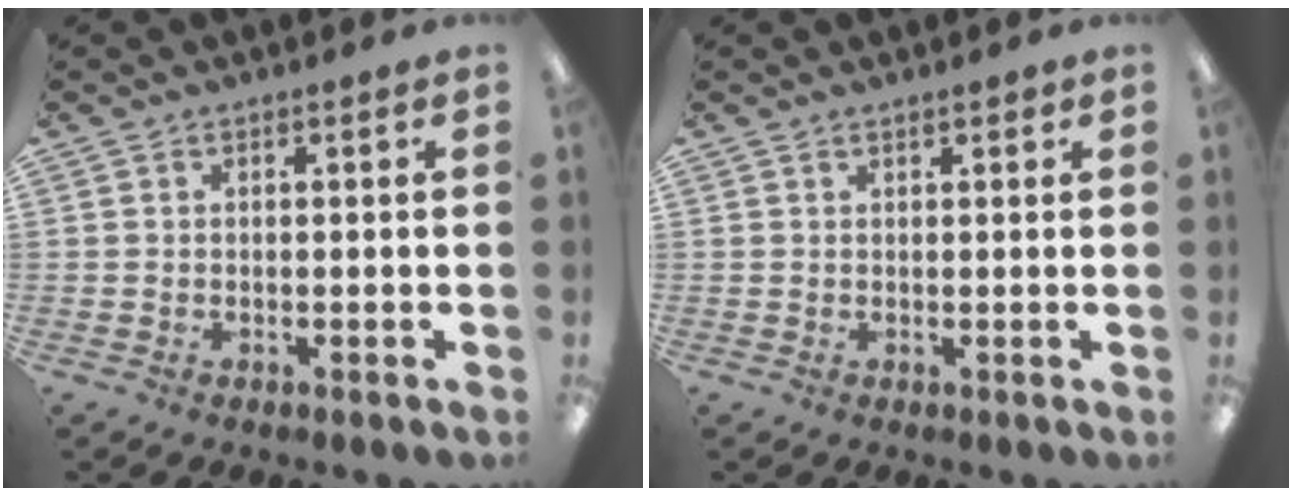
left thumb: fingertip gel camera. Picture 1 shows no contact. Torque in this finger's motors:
{"motor_torque": [-0.18, -0.07, -0.08, -0.06, -0.04]}